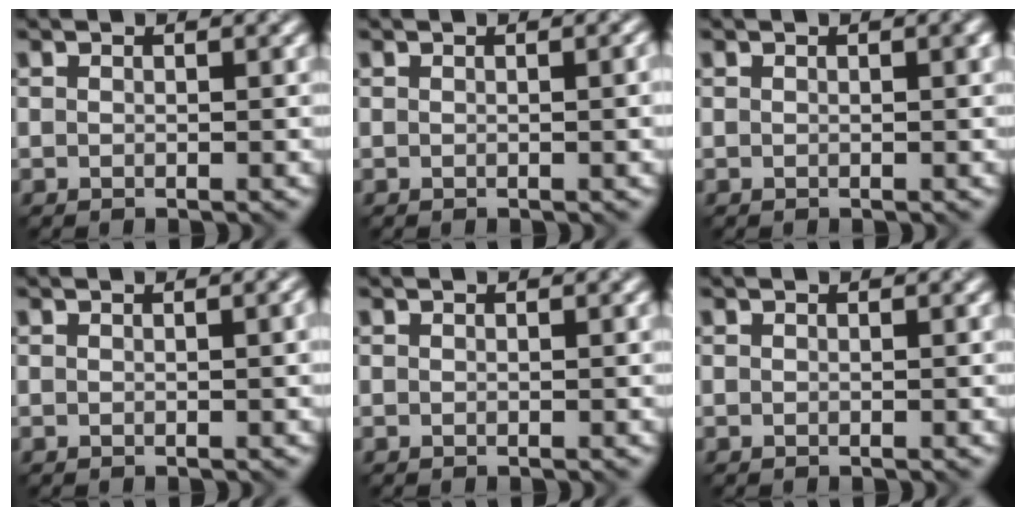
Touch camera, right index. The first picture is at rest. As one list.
[{"total": 1.6, "force": [0.1, 0.5, 1.6], "torque": [-0.016, 0.005, -0.001]}, {"total": 0.7, "force": [0.2, 0.1, 0.6], "torque": [-0.008, 0.003, 0.003]}, {"total": 1.4, "force": [0.1, 0.4, 1.3], "torque": [-0.014, 0.006, 0.001]}, {"total": 0.0}, {"total": 0.0}]